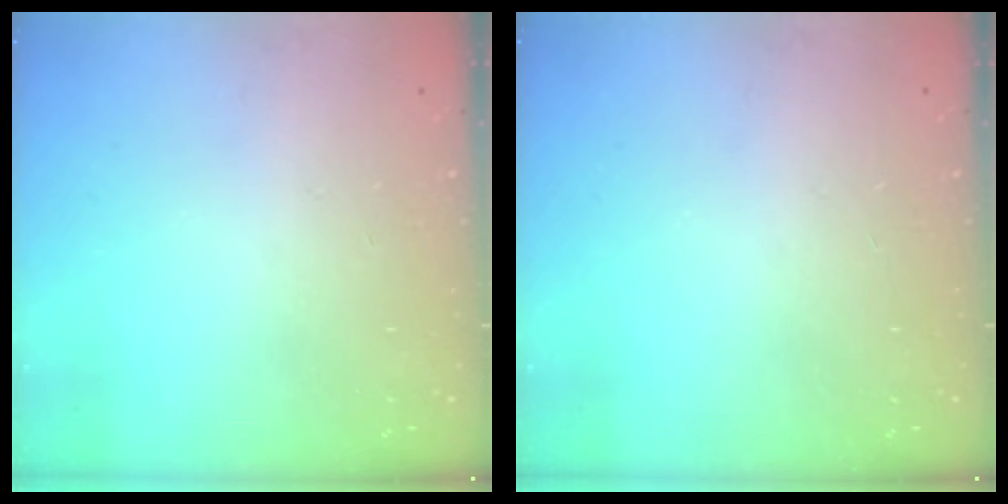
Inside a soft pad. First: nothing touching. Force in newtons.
{"total": 0.0}